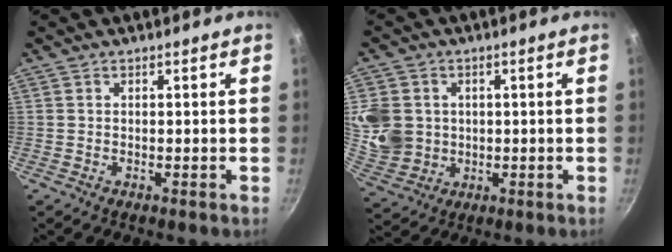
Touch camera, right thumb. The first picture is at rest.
{"total": 12.2, "force": [1.2, 10.7, 5.8], "torque": [-0.115, -0.010, 0.035]}